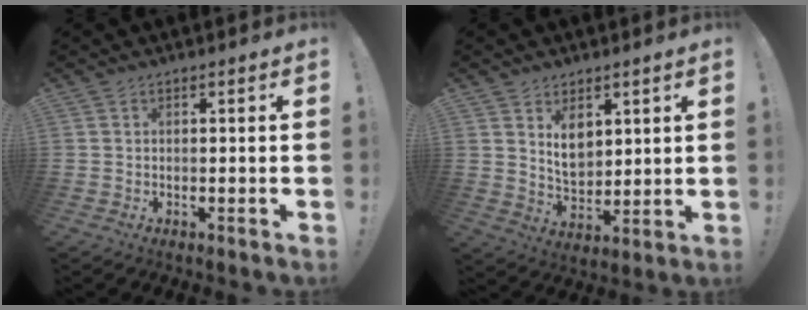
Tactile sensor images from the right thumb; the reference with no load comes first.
{"total": 8.7, "force": [4.4, 6.2, 4.3], "torque": [-0.059, -0.028, 0.085]}